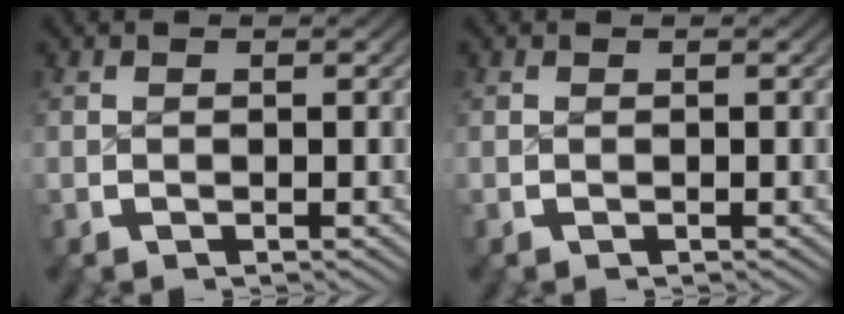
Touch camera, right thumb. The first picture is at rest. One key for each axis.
{"total": 0.0}